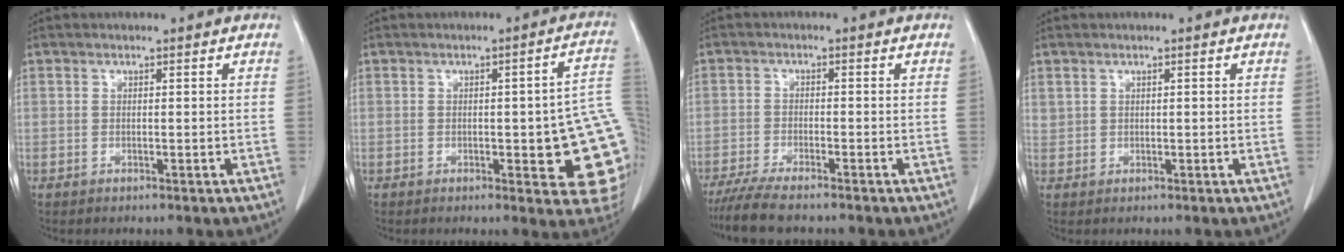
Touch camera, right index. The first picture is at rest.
{"total": 14.5, "force": [-1.8, 3.5, 13.9], "torque": [-0.115, 0.011, -0.012]}
{"total": 6.5, "force": [-5.5, 0.7, 3.5], "torque": [-0.059, -0.018, -0.094]}
{"total": 0.9, "force": [0.6, 0.7, 0.1], "torque": [0.007, 0.009, 0.011]}